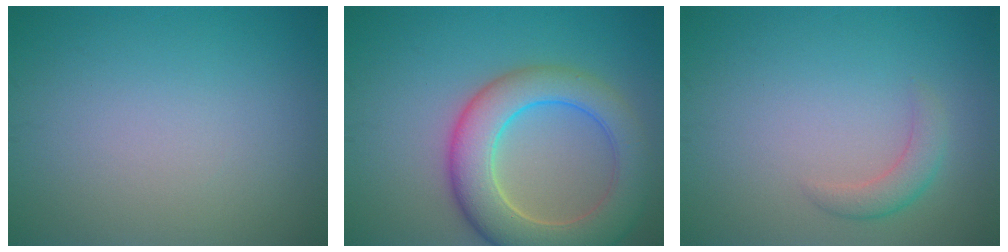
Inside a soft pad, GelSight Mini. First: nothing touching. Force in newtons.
{"total": 8.3, "press": 8.3, "slide": 0.7}
{"total": 2.0, "press": 2.0, "slide": 0.1}